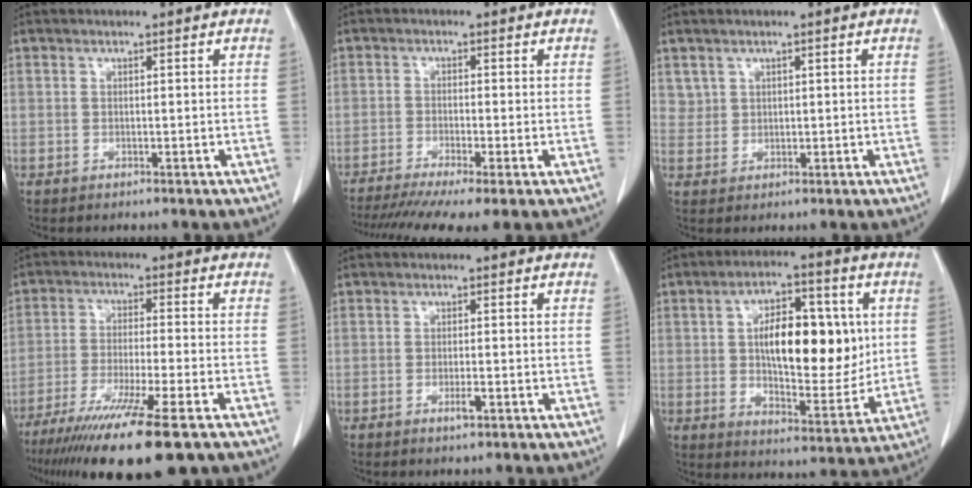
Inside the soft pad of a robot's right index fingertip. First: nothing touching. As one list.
[{"total": 11.1, "force": [-8.2, 0.7, 7.5], "torque": [-0.120, -0.019, -0.131]}, {"total": 1.9, "force": [1.1, 1.6, -0.1], "torque": [0.014, 0.003, 0.018]}, {"total": 15.8, "force": [-10.8, 0.6, 11.5], "torque": [-0.191, -0.049, -0.177]}, {"total": 1.6, "force": [-0.7, 0.2, 1.4], "torque": [-0.029, -0.002, -0.009]}, {"total": 15.0, "force": [2.1, 6.4, 13.5], "torque": [-0.216, 0.015, 0.040]}]